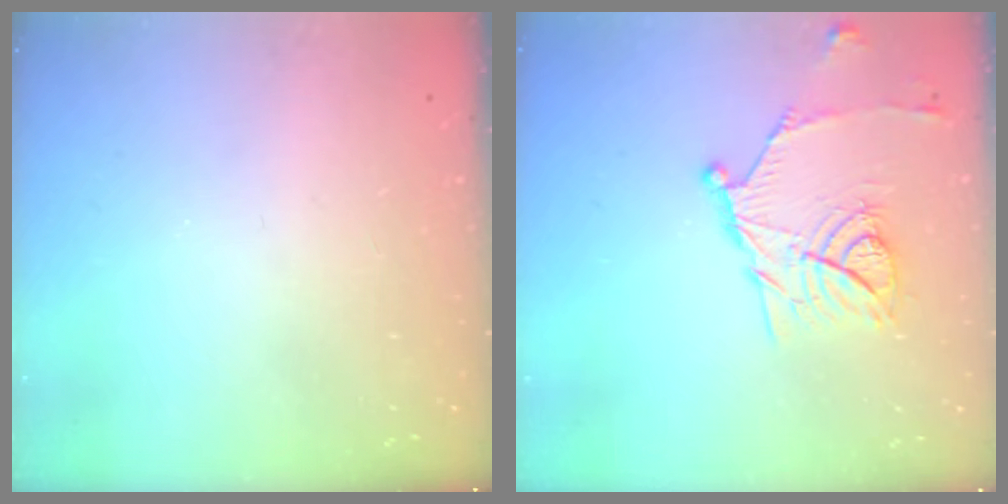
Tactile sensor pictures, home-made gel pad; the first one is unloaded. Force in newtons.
{"total": 14.1, "press": 14.1, "slide": 0.2}